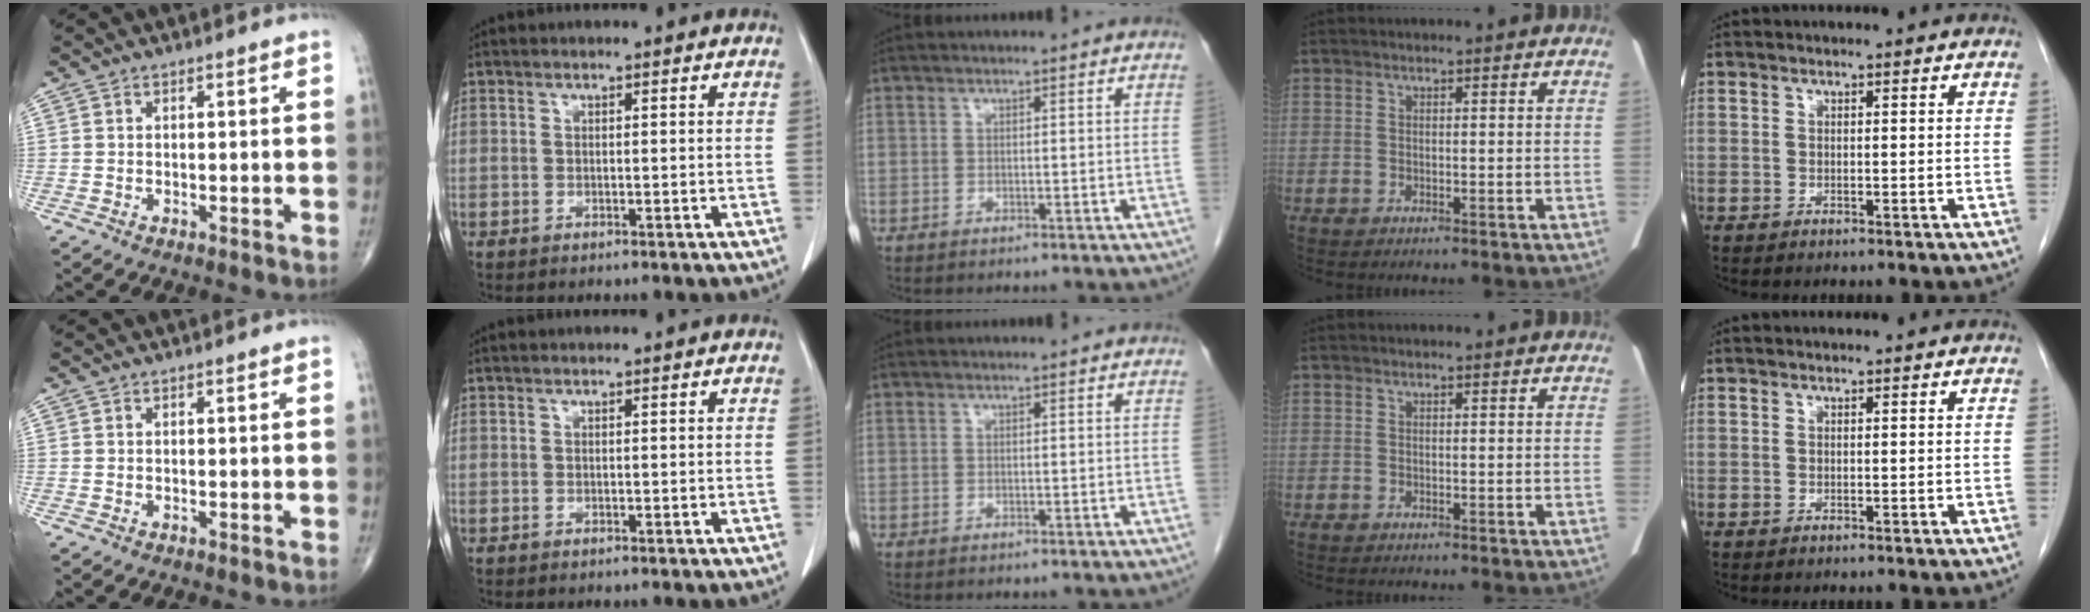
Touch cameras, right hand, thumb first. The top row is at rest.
{}